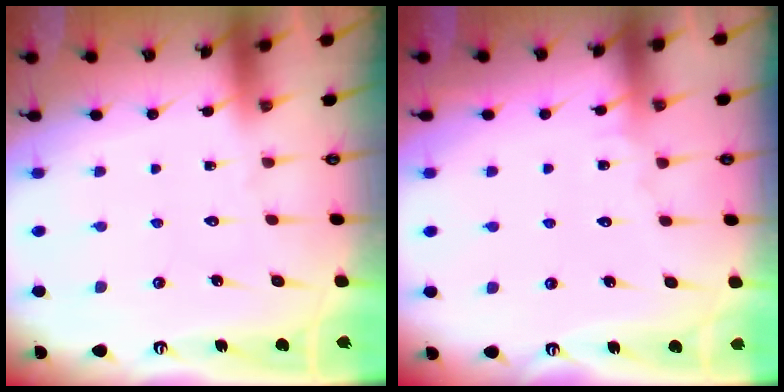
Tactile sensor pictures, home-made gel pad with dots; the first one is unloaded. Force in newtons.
{"total": 3.7, "press": 3.7, "slide": 0.4}